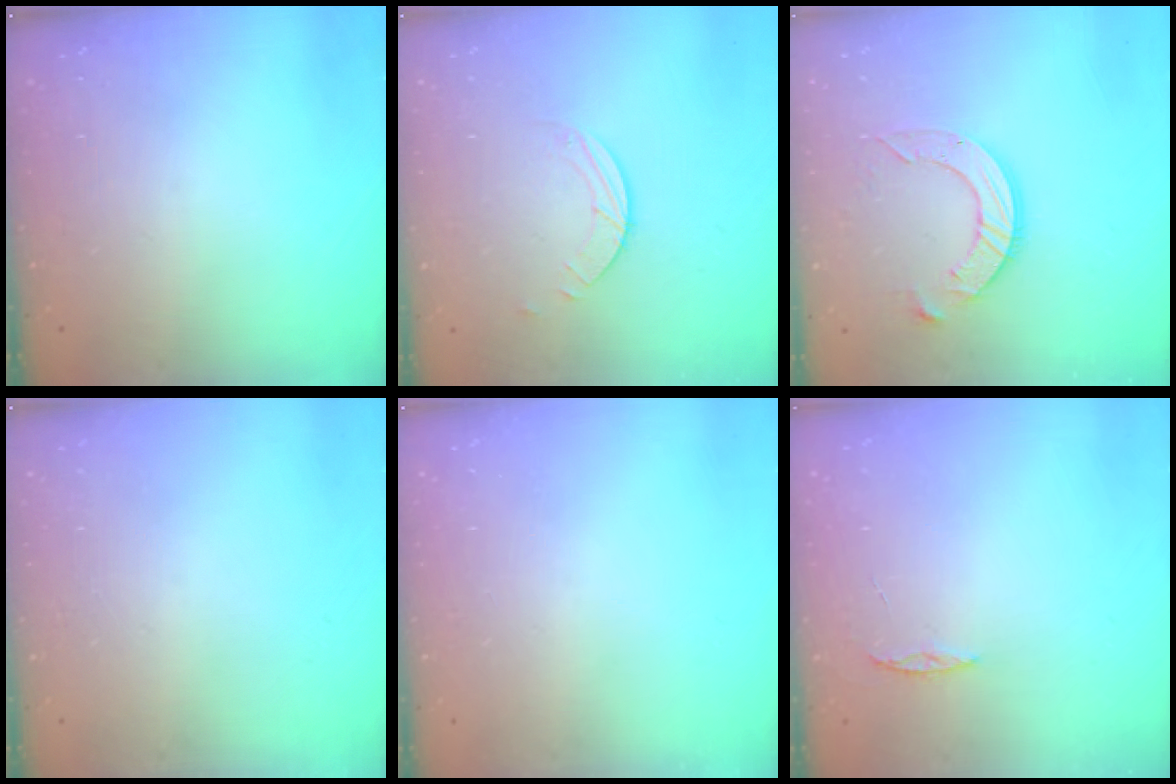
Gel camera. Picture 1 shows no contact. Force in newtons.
{"total": 2.0, "press": 2.0, "slide": 0.2}
{"total": 10.0, "press": 10.0, "slide": 1.0}
{"total": 0.0}
{"total": 0.0}
{"total": 2.4, "press": 2.4, "slide": 0.2}